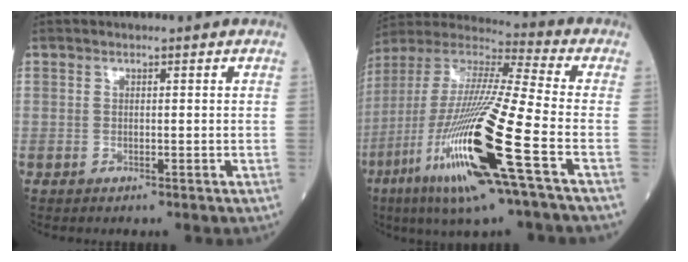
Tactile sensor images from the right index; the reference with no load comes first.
{"total": 23.3, "force": [-8.5, 0.9, 21.6], "torque": [-0.460, -0.042, -0.166]}